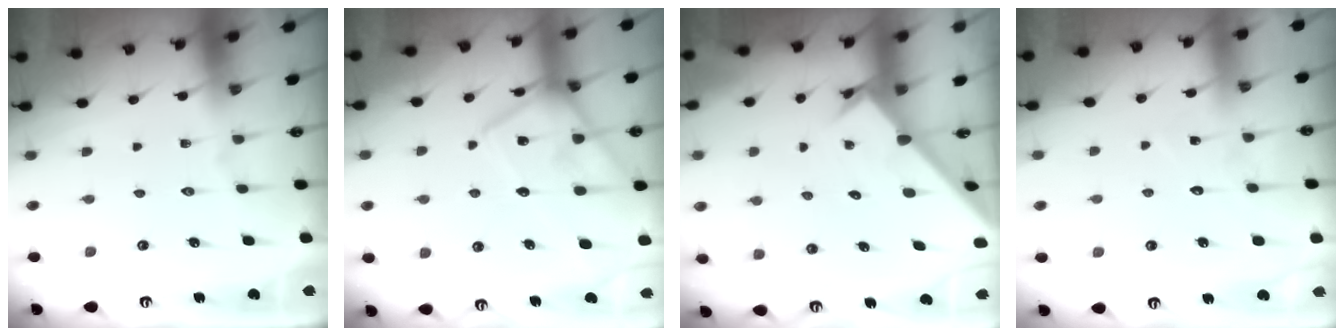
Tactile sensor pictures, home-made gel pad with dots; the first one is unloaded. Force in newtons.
{"total": 13.9, "press": 13.9, "slide": 1.0}
{"total": 1.8, "press": 1.8, "slide": 0.1}
{"total": 5.9, "press": 5.9, "slide": 0.2}